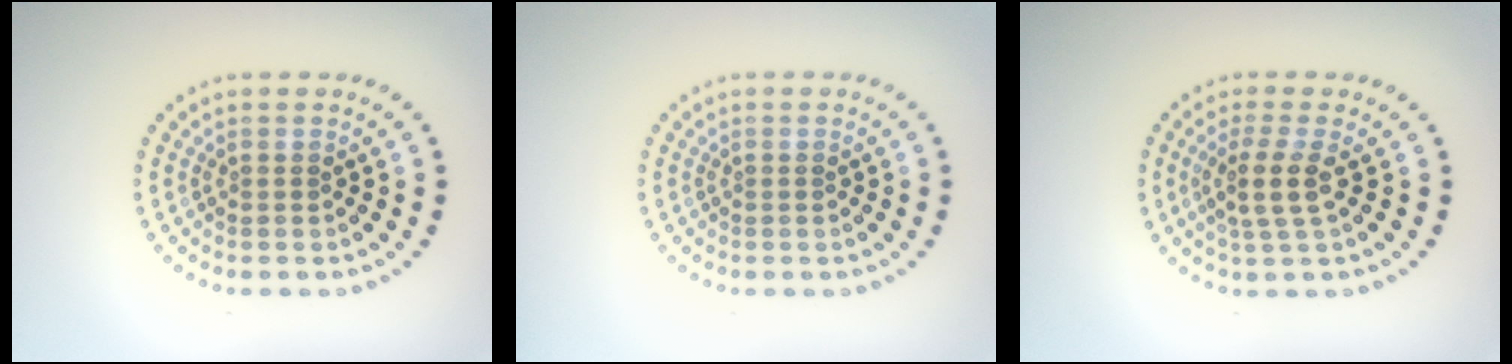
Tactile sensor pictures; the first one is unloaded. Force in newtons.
{"total": 0.0}
{"total": 2.7, "press": 2.3, "slide": 1.5}